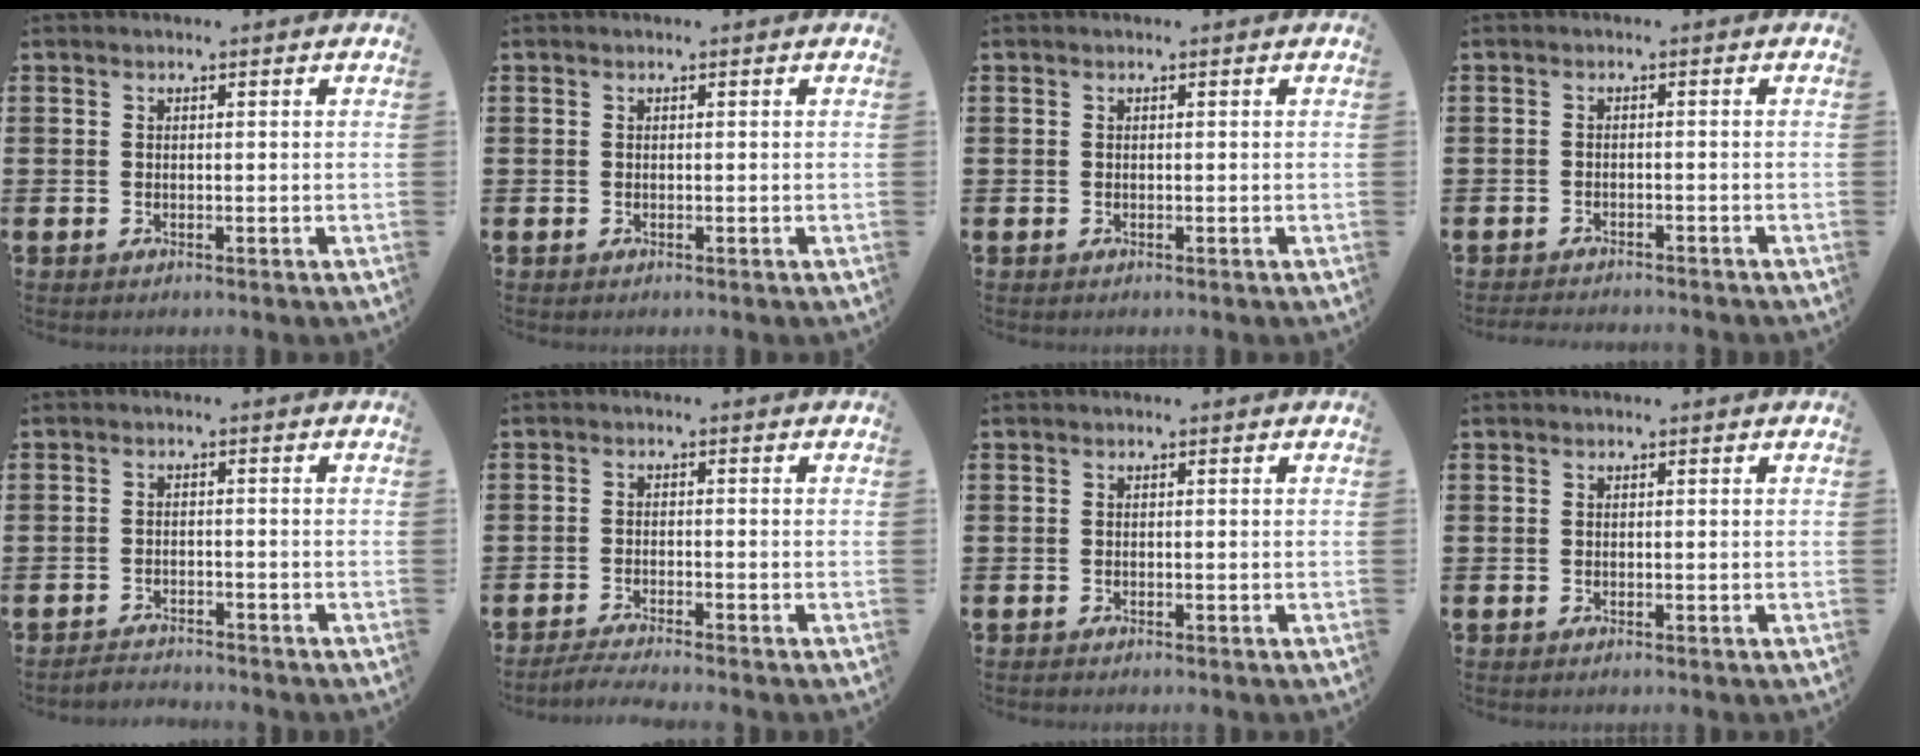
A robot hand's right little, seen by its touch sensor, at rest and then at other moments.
{"total": 0.0}
{"total": 0.0}
{"total": 1.3, "force": [-1.3, -0.1, 0.0], "torque": [-0.003, 0.002, -0.027]}
{"total": 1.9, "force": [-1.9, 0.0, -0.2], "torque": [-0.002, 0.004, -0.042]}
{"total": 1.8, "force": [-1.6, -0.2, 0.7], "torque": [-0.011, 0.003, -0.031]}
{"total": 0.0}
{"total": 0.0}